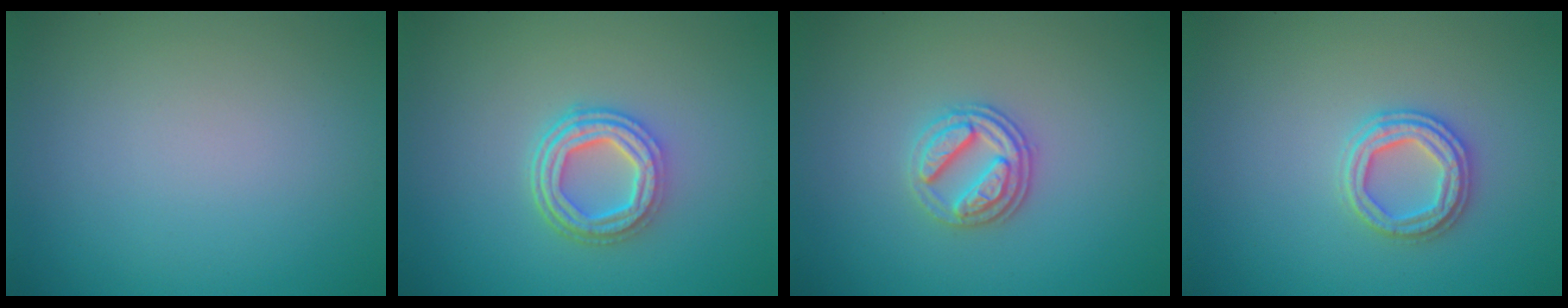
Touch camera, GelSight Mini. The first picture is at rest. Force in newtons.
{"total": 4.5, "press": 3.4, "slide": 3.0}
{"total": 3.1, "press": 2.7, "slide": 1.5}
{"total": 2.7, "press": 2.7, "slide": 0.3}